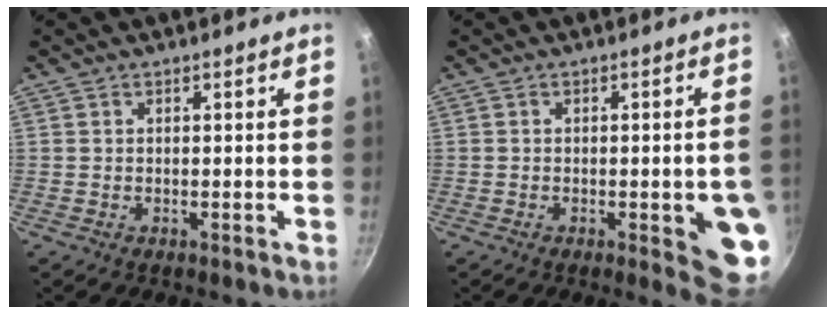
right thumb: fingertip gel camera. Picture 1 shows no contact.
{"total": 9.1, "force": [-2.1, 2.7, 8.4], "torque": [-0.072, 0.007, -0.023]}